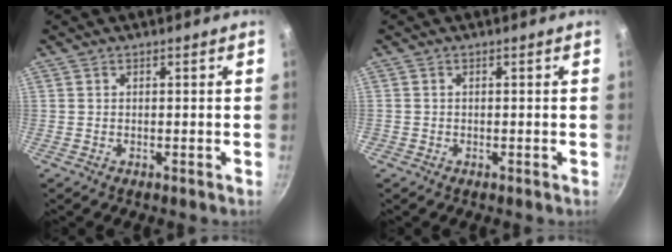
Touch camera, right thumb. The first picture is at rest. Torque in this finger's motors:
{"motor_torque": [-0.22, 0.10, -0.19, 0.05, 0.04]}